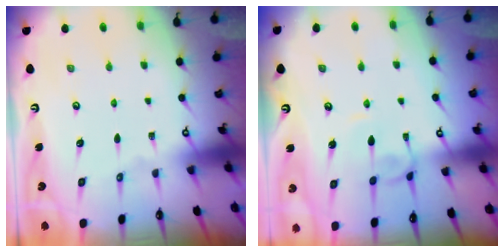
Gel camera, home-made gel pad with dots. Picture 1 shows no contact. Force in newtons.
{"total": 0.7, "press": 0.6, "slide": 0.4}